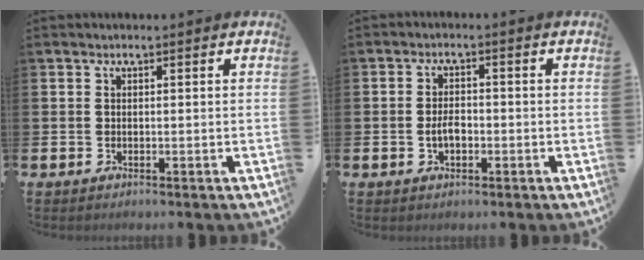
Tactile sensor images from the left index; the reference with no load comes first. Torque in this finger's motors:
{"motor_torque": [0.22, -0.12, 0.10, 0.06]}